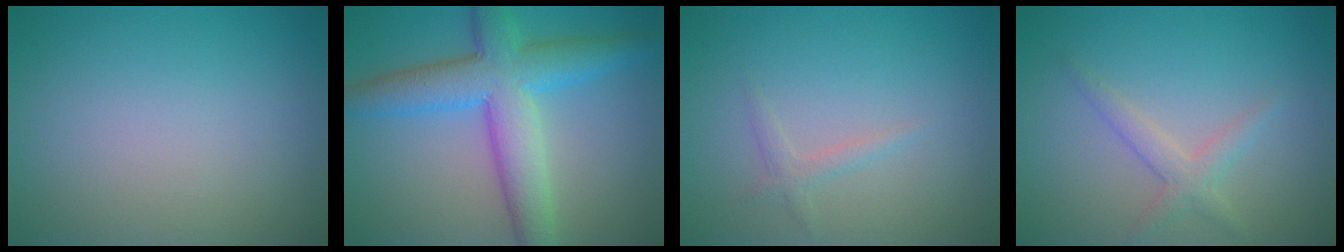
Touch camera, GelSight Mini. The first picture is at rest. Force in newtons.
{"total": 7.4, "press": 7.4, "slide": 0.1}
{"total": 1.1, "press": 1.1, "slide": 0.0}
{"total": 2.0, "press": 2.0, "slide": 0.1}